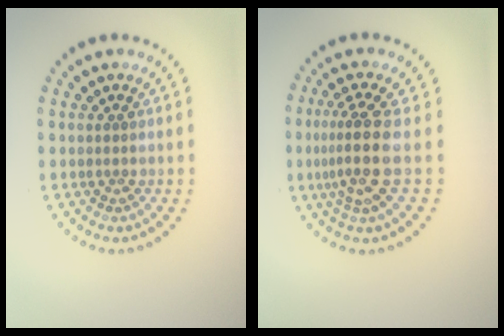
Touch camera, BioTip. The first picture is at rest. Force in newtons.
{"total": 3.9, "press": 2.9, "slide": 2.6}